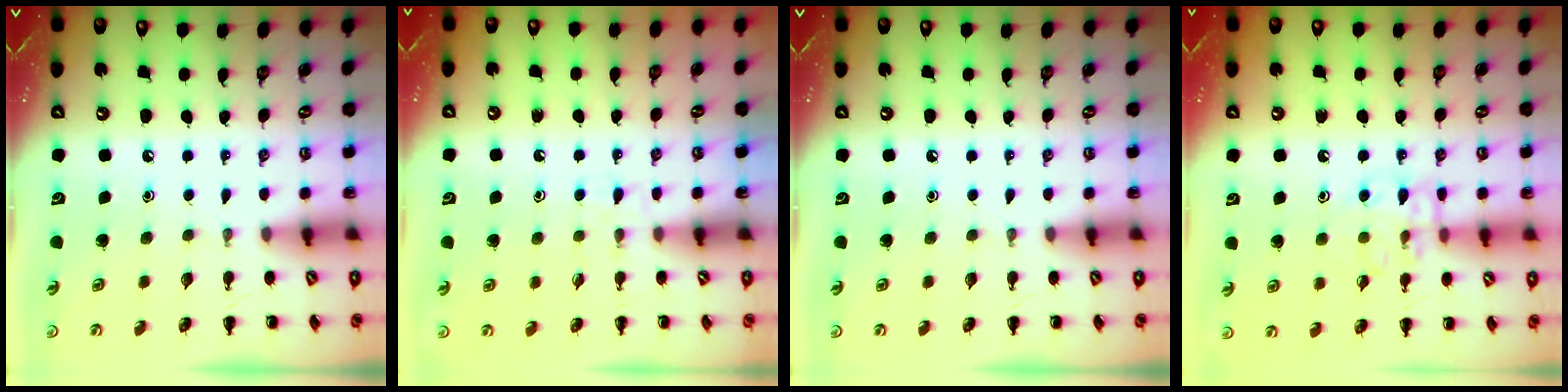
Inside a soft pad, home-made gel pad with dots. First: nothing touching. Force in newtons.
{"total": 4.5, "press": 4.1, "slide": 1.8}
{"total": 0.0}
{"total": 9.8, "press": 9.8, "slide": 0.6}